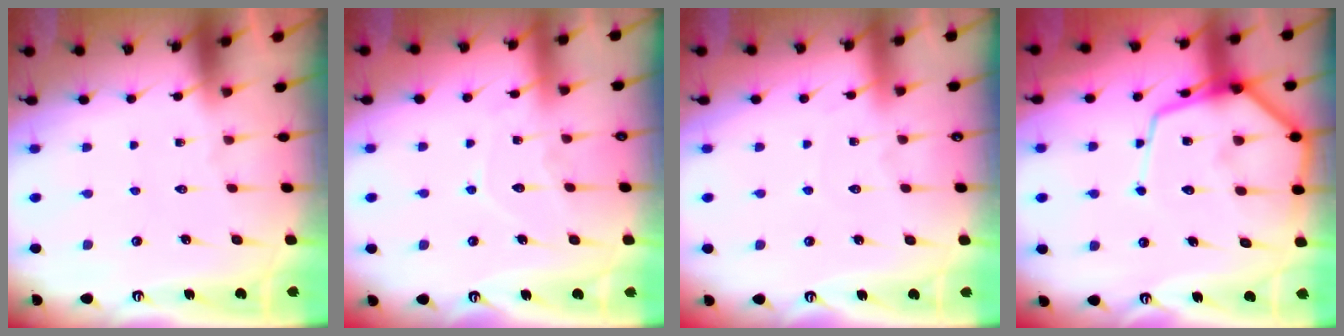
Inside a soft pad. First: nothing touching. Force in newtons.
{"total": 7.8, "press": 7.8, "slide": 0.8}
{"total": 2.7, "press": 2.7, "slide": 0.3}
{"total": 14.1, "press": 14.0, "slide": 1.6}